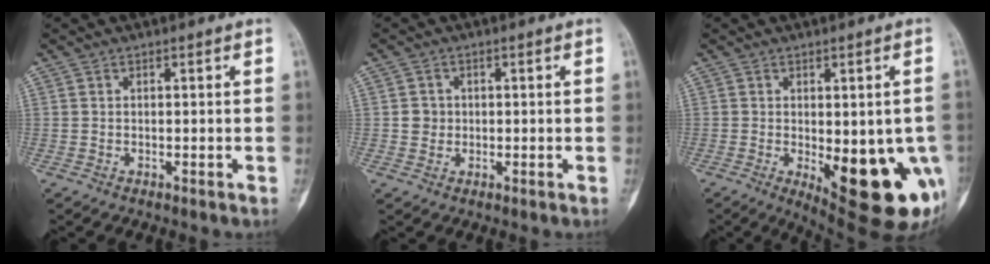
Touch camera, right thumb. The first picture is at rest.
{"total": 2.5, "force": [0.1, 2.4, 0.7], "torque": [0.001, 0.005, 0.002]}
{"total": 17.4, "force": [-5.0, 6.8, 15.2], "torque": [-0.130, -0.009, -0.042]}